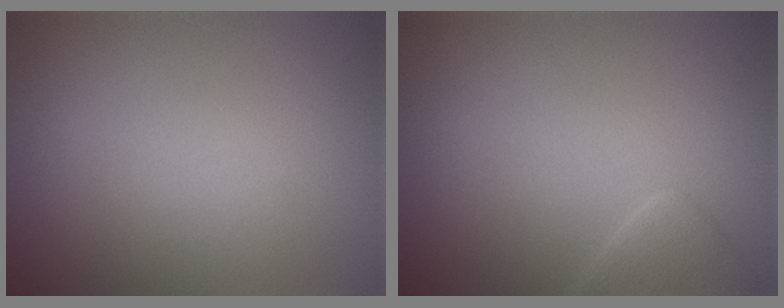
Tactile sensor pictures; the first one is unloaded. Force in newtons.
{"total": 1.7, "press": 1.7, "slide": 0.1}